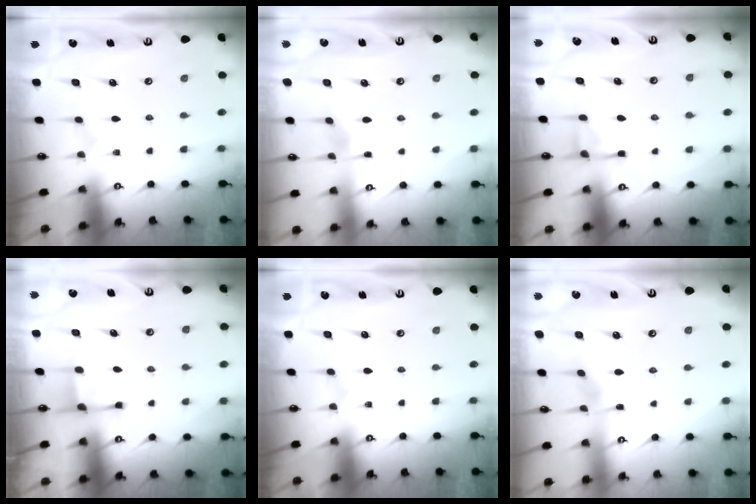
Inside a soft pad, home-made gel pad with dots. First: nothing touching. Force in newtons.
{"total": 3.2, "press": 3.2, "slide": 0.4}
{"total": 5.4, "press": 5.4, "slide": 0.2}
{"total": 2.7, "press": 2.6, "slide": 0.7}
{"total": 0.0}
{"total": 3.2, "press": 3.2, "slide": 0.1}